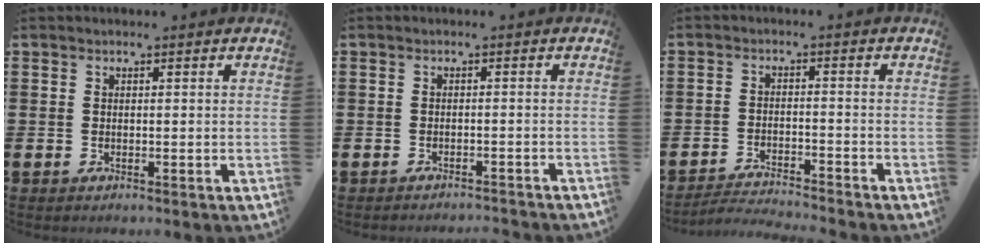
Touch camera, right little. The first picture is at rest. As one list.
[{"total": 1.1, "force": [-1.1, -0.1, -0.1], "torque": [0.000, 0.003, -0.024]}, {"total": 2.6, "force": [-2.6, -0.2, 0.1], "torque": [-0.004, 0.003, -0.056]}]